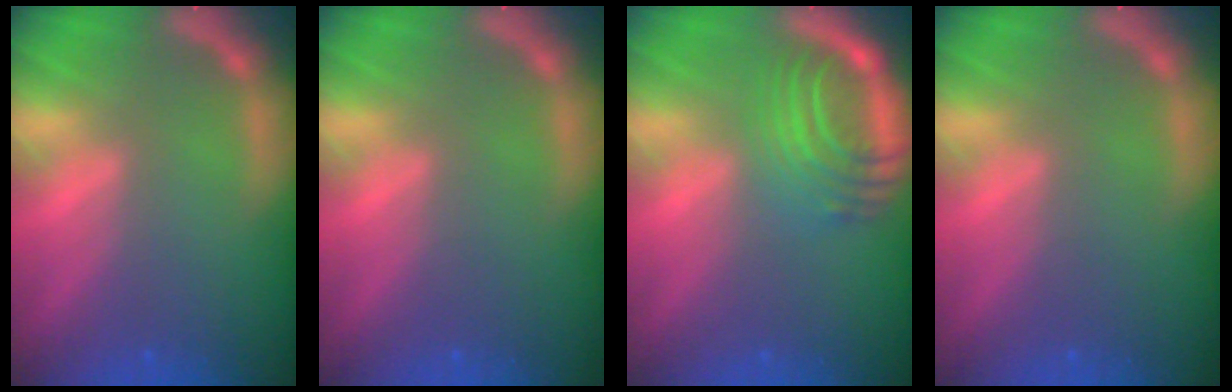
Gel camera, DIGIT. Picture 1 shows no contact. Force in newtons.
{"total": 0.0}
{"total": 7.1}
{"total": 0.0}